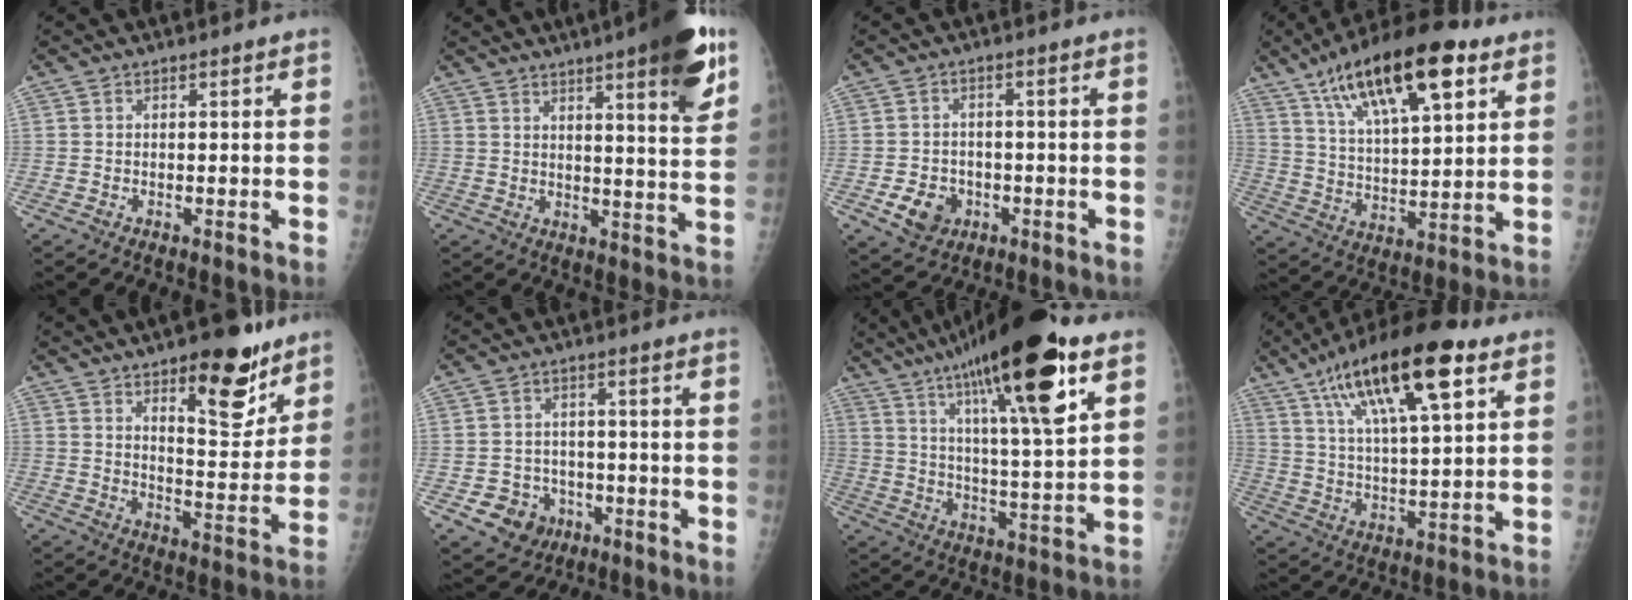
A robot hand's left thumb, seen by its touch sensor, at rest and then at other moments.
{"total": 14.6, "force": [8.3, 2.3, 11.8], "torque": [-0.142, -0.037, 0.108]}
{"total": 6.0, "force": [-2.2, 4.9, 2.7], "torque": [-0.030, 0.010, -0.031]}
{"total": 21.0, "force": [11.1, 7.4, 16.2], "torque": [-0.249, -0.023, 0.191]}
{"total": 14.7, "force": [9.2, 5.6, 10.0], "torque": [-0.096, -0.061, 0.137]}
{"total": 7.2, "force": [-3.2, 6.2, 1.7], "torque": [-0.007, 0.022, -0.040]}
{"total": 24.2, "force": [13.4, 4.5, 19.6], "torque": [-0.317, -0.031, 0.217]}
{"total": 20.8, "force": [10.7, 6.3, 16.7], "torque": [-0.271, -0.015, 0.182]}